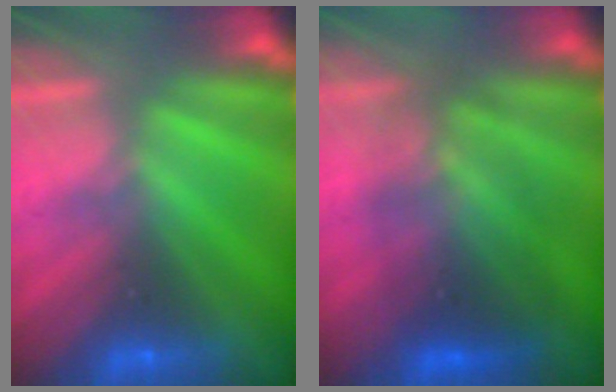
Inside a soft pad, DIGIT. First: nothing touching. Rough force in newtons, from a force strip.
{"total": 3.6}